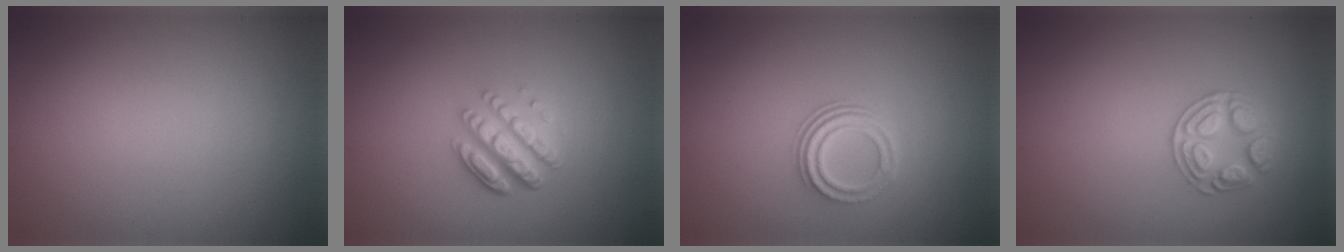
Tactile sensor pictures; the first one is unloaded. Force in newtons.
{"total": 4.4, "press": 3.3, "slide": 2.9}
{"total": 3.0, "press": 2.2, "slide": 2.0}
{"total": 2.6, "press": 2.6, "slide": 0.4}